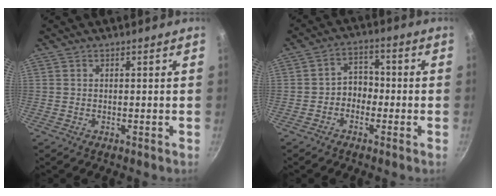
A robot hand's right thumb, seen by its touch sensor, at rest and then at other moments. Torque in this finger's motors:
{"motor_torque": [-0.42, 0.44, 0.15, 0.24, 0.01]}